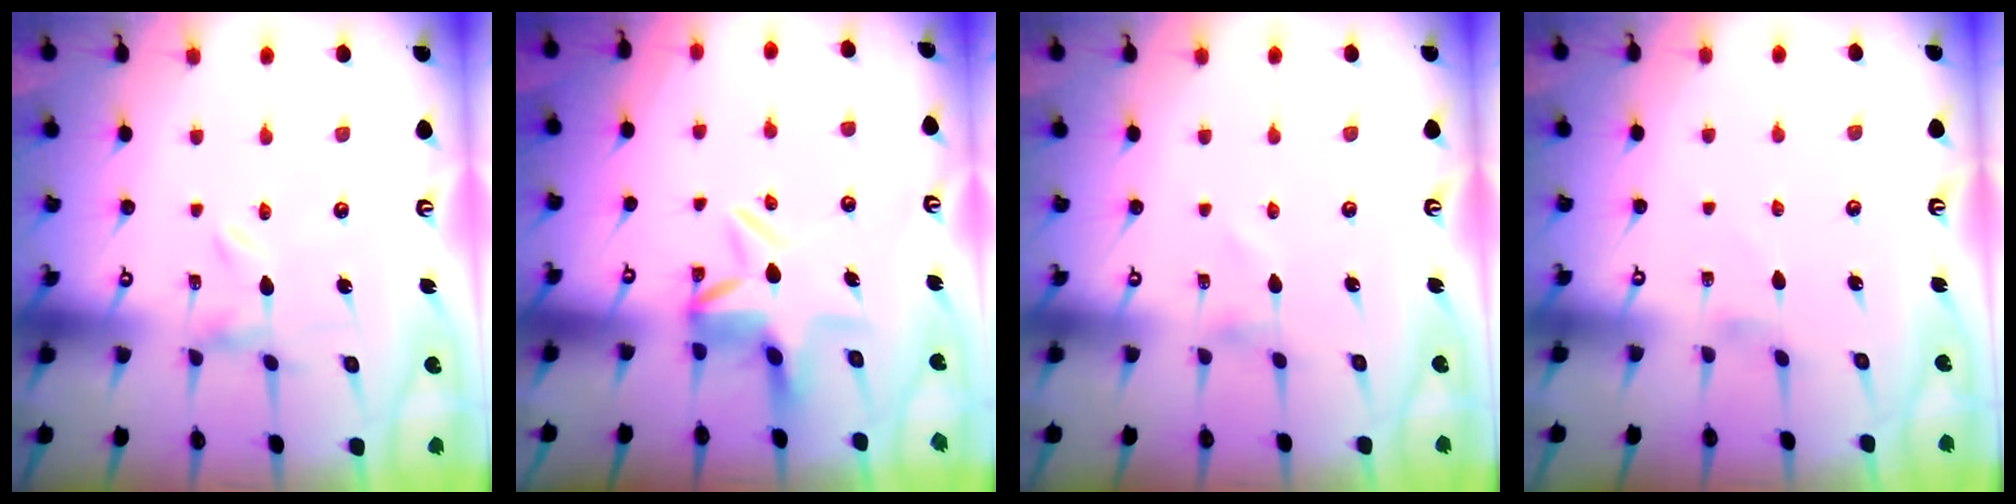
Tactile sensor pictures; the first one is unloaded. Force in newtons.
{"total": 6.5, "press": 6.1, "slide": 2.4}
{"total": 1.4, "press": 1.4, "slide": 0.1}
{"total": 1.6, "press": 1.6, "slide": 0.5}